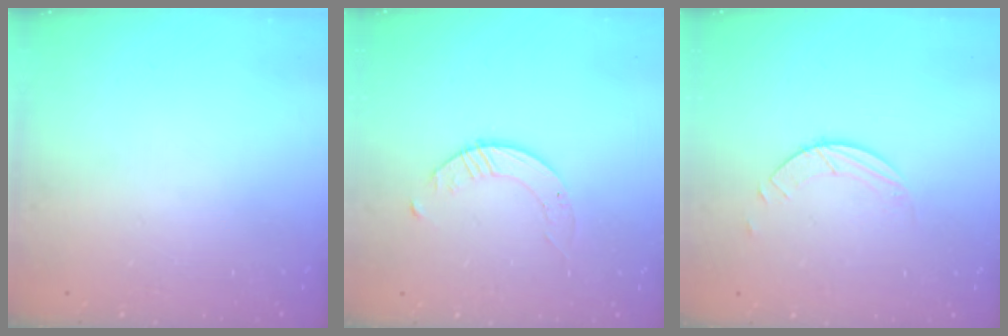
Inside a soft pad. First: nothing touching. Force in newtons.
{"total": 2.8, "press": 2.8, "slide": 0.3}
{"total": 2.0, "press": 2.0, "slide": 0.2}